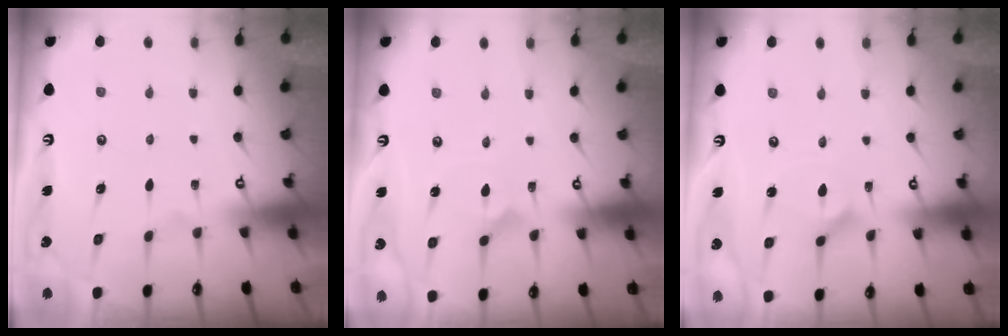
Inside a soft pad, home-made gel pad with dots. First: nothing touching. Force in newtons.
{"total": 2.9, "press": 2.9, "slide": 0.0}
{"total": 3.8, "press": 3.7, "slide": 0.4}